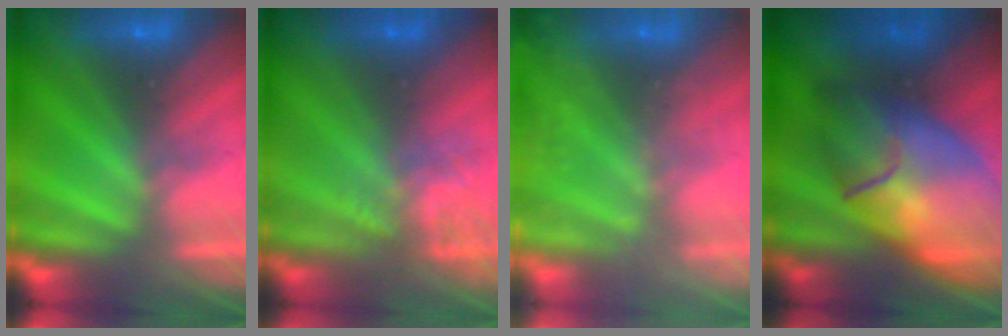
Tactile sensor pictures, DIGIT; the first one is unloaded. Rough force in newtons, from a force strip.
{"total": 3.9}
{"total": 7.6}
{"total": 8.1}